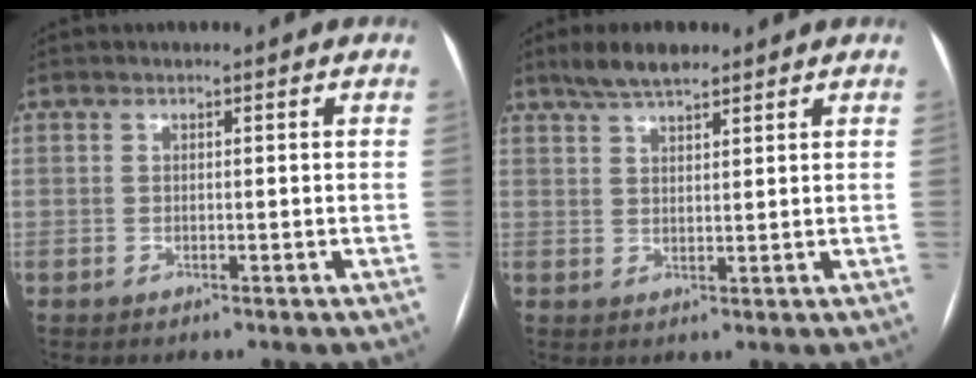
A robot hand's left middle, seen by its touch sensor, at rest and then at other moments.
{"total": 5.3, "force": [4.3, 1.3, 2.9], "torque": [-0.062, 0.014, 0.077]}